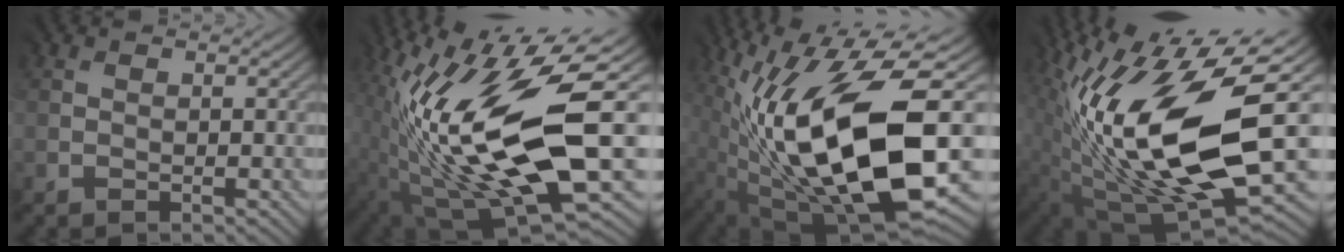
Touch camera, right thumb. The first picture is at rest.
{"total": 18.3, "force": [-1.0, 6.1, 17.3], "torque": [-0.343, 0.002, -0.015]}
{"total": 19.1, "force": [-2.3, 8.0, 17.2], "torque": [-0.340, -0.026, -0.025]}
{"total": 18.8, "force": [0.8, 7.9, 17.0], "torque": [-0.332, -0.010, 0.020]}